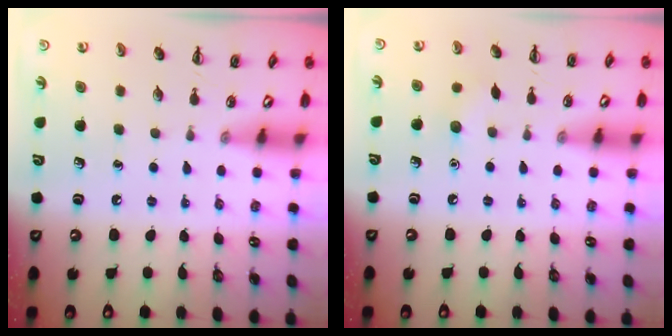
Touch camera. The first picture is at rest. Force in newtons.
{"total": 5.1, "press": 5.0, "slide": 1.1}